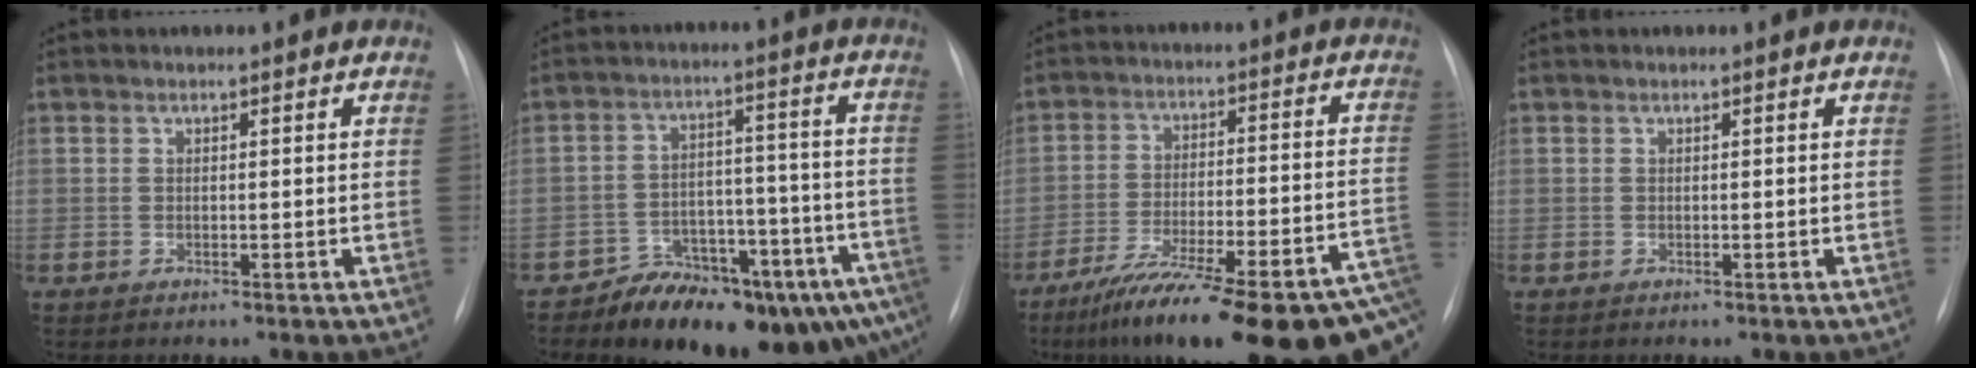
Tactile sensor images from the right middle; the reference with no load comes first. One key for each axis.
{"total": 16.9, "fx": -12.0, "fy": 6.4, "fz": 10.0, "tx": -0.086, "ty": 0.051, "tz": -0.167}
{"total": 26.9, "fx": -18.2, "fy": 4.1, "fz": 19.4, "tx": -0.222, "ty": -0.011, "tz": -0.266}
{"total": 0.0}